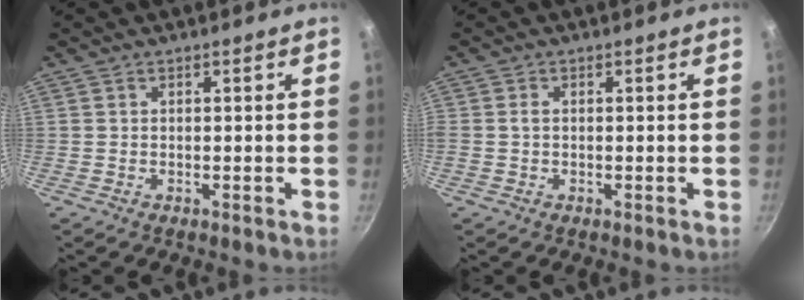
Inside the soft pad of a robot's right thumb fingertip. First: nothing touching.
{"total": 1.0, "force": [0.0, 0.7, 0.7], "torque": [-0.013, 0.001, -0.002]}